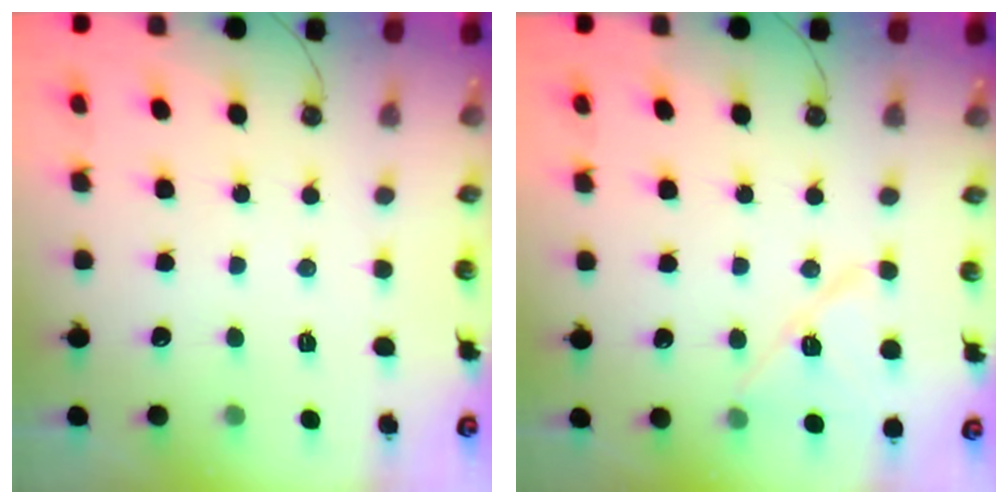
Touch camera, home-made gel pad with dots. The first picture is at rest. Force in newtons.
{"total": 11.6, "press": 11.5, "slide": 1.5}